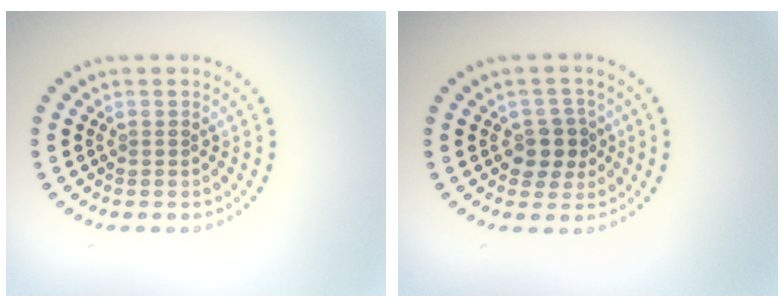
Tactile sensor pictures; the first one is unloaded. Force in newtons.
{"total": 2.9, "press": 2.7, "slide": 1.1}